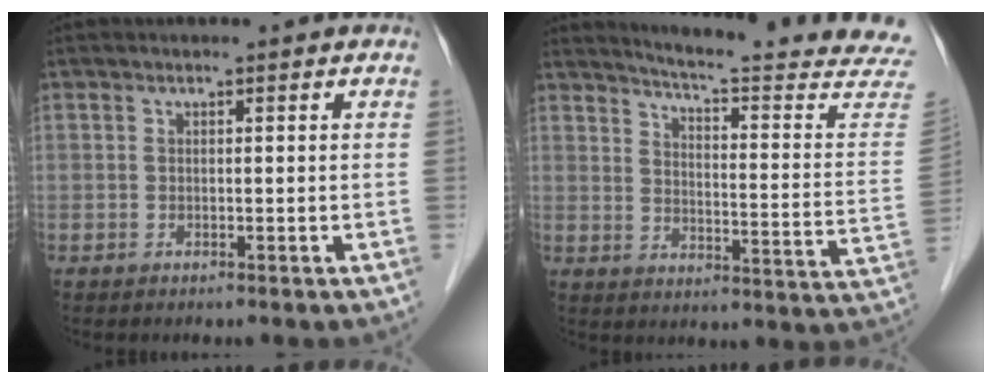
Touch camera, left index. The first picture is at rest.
{"total": 22.1, "force": [20.9, -0.4, 7.0], "torque": [-0.103, -0.124, 0.243]}